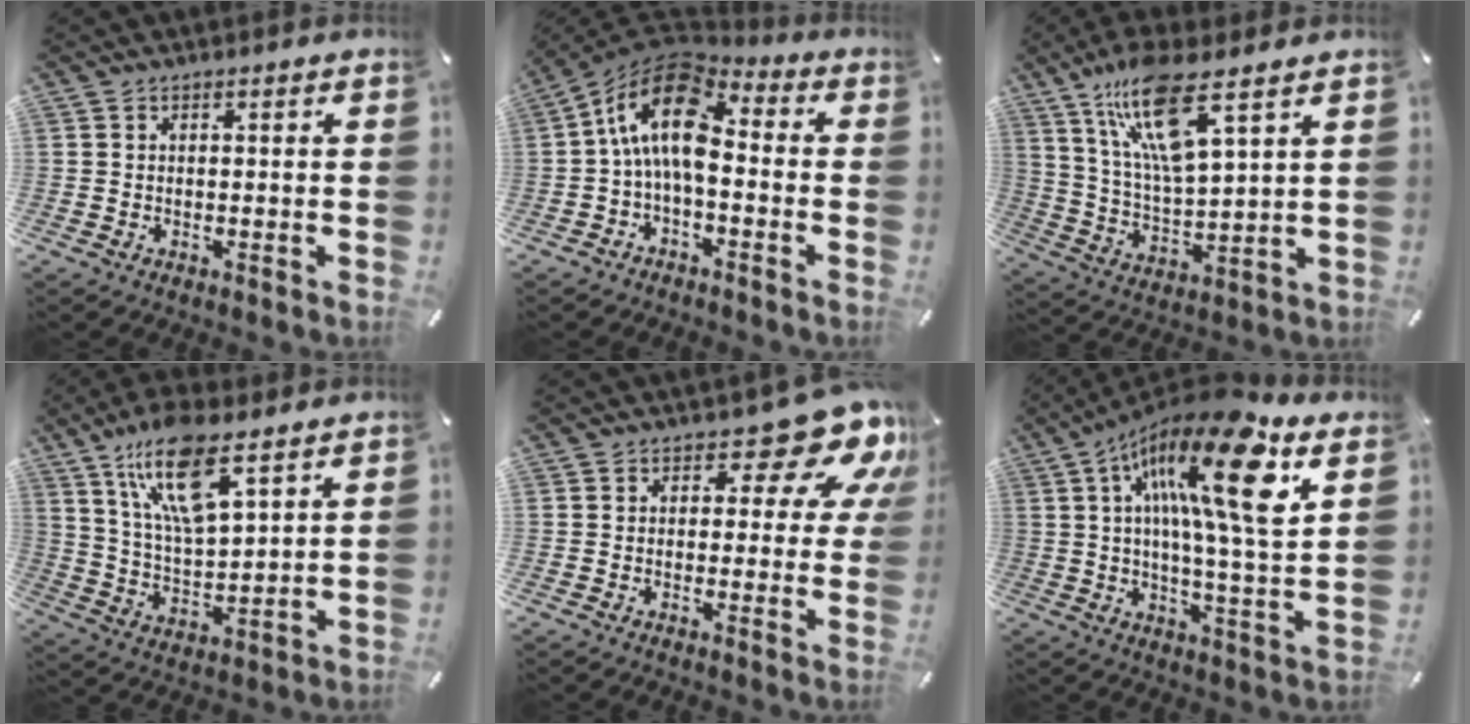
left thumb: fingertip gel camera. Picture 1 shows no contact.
{"total": 15.5, "force": [0.2, 8.7, 12.8], "torque": [-0.251, 0.011, -0.001]}
{"total": 15.3, "force": [9.8, 3.7, 11.2], "torque": [-0.243, -0.036, 0.165]}
{"total": 15.0, "force": [10.0, 4.9, 10.2], "torque": [-0.211, -0.035, 0.173]}
{"total": 13.4, "force": [7.3, 6.0, 9.5], "torque": [-0.116, -0.052, 0.120]}
{"total": 21.7, "force": [9.1, 4.4, 19.2], "torque": [-0.326, -0.044, 0.122]}